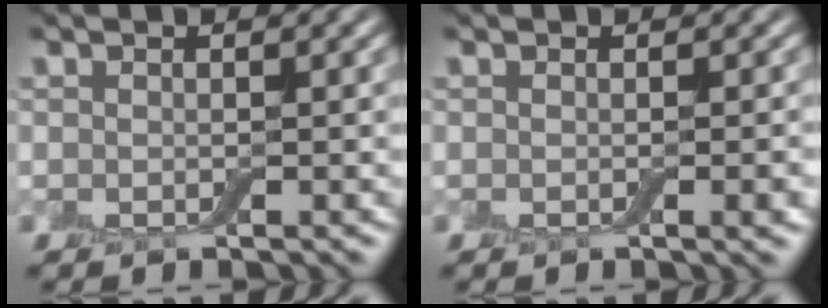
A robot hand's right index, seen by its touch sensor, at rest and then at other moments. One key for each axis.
{"total": 1.6, "fx": -0.3, "fy": 0.4, "fz": 1.5, "tx": -0.016, "ty": -0.002, "tz": -0.003}